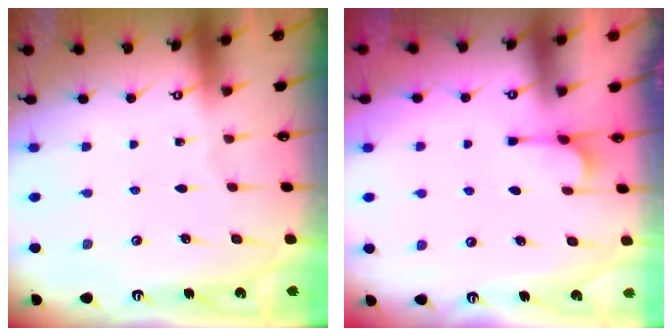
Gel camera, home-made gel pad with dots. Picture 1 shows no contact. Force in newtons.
{"total": 1.7, "press": 1.3, "slide": 1.1}